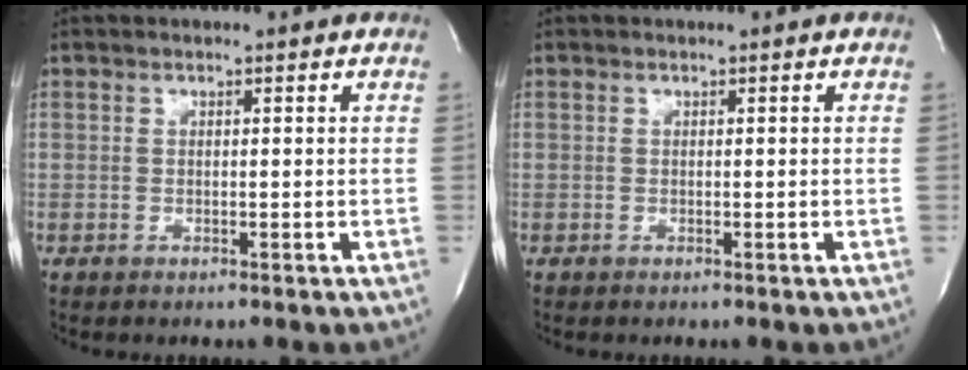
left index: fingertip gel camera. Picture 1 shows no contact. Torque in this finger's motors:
{"motor_torque": [-0.11, 0.04, 0.01, 0.02]}